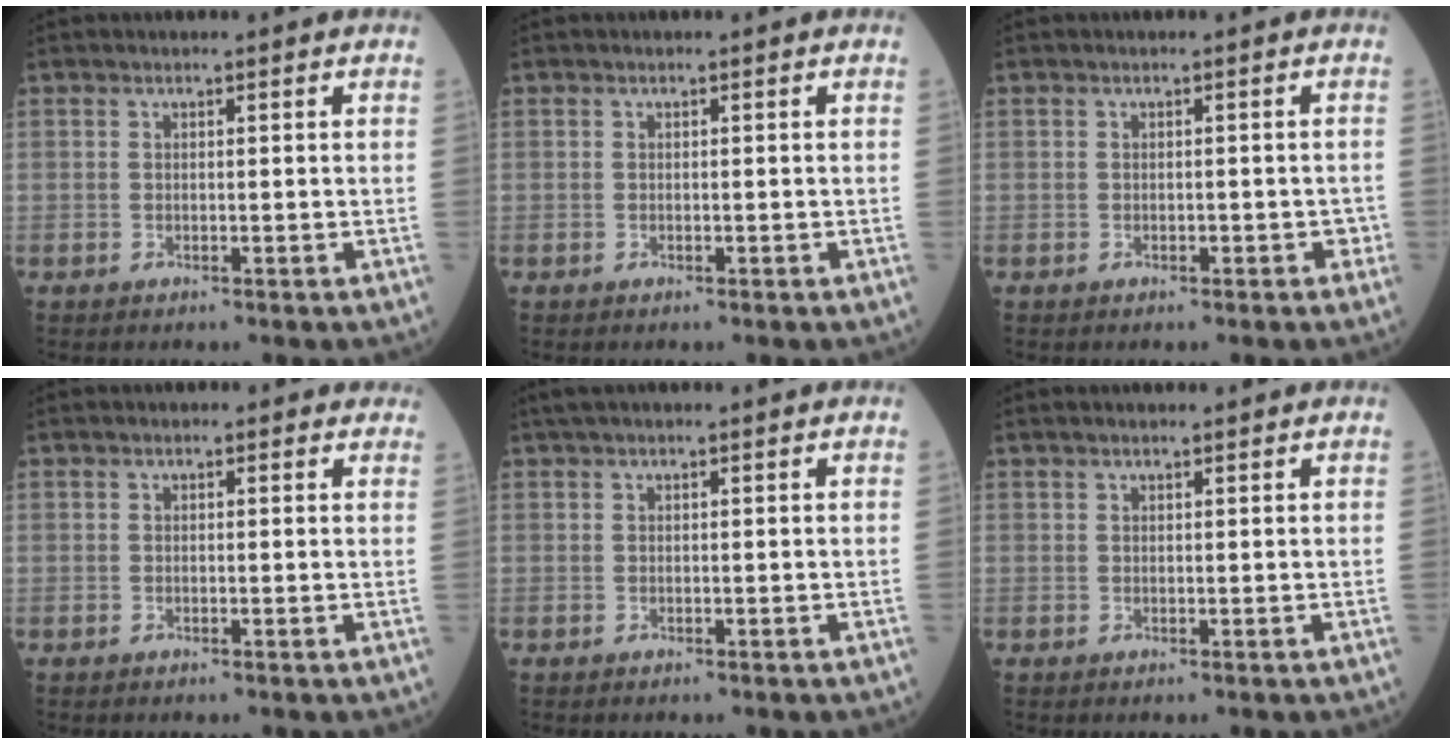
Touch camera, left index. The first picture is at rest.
{"total": 0.0}
{"total": 1.7, "force": [-0.8, 1.0, 1.1], "torque": [-0.007, 0.005, -0.010]}
{"total": 1.0, "force": [0.6, 0.7, 0.3], "torque": [0.007, -0.001, -0.004]}
{"total": 2.0, "force": [1.4, 0.2, 1.3], "torque": [-0.025, 0.026, 0.025]}
{"total": 1.3, "force": [1.1, 0.2, 0.8], "torque": [-0.014, 0.011, 0.017]}